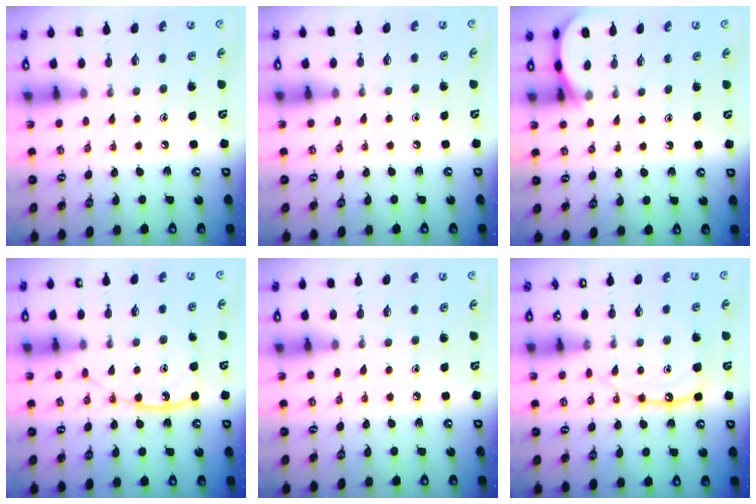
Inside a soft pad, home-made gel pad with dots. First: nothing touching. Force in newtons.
{"total": 2.9, "press": 2.8, "slide": 0.4}
{"total": 4.5, "press": 4.5, "slide": 0.4}
{"total": 12.9, "press": 12.9, "slide": 0.9}
{"total": 3.7, "press": 3.7, "slide": 0.6}
{"total": 12.4, "press": 12.3, "slide": 1.2}